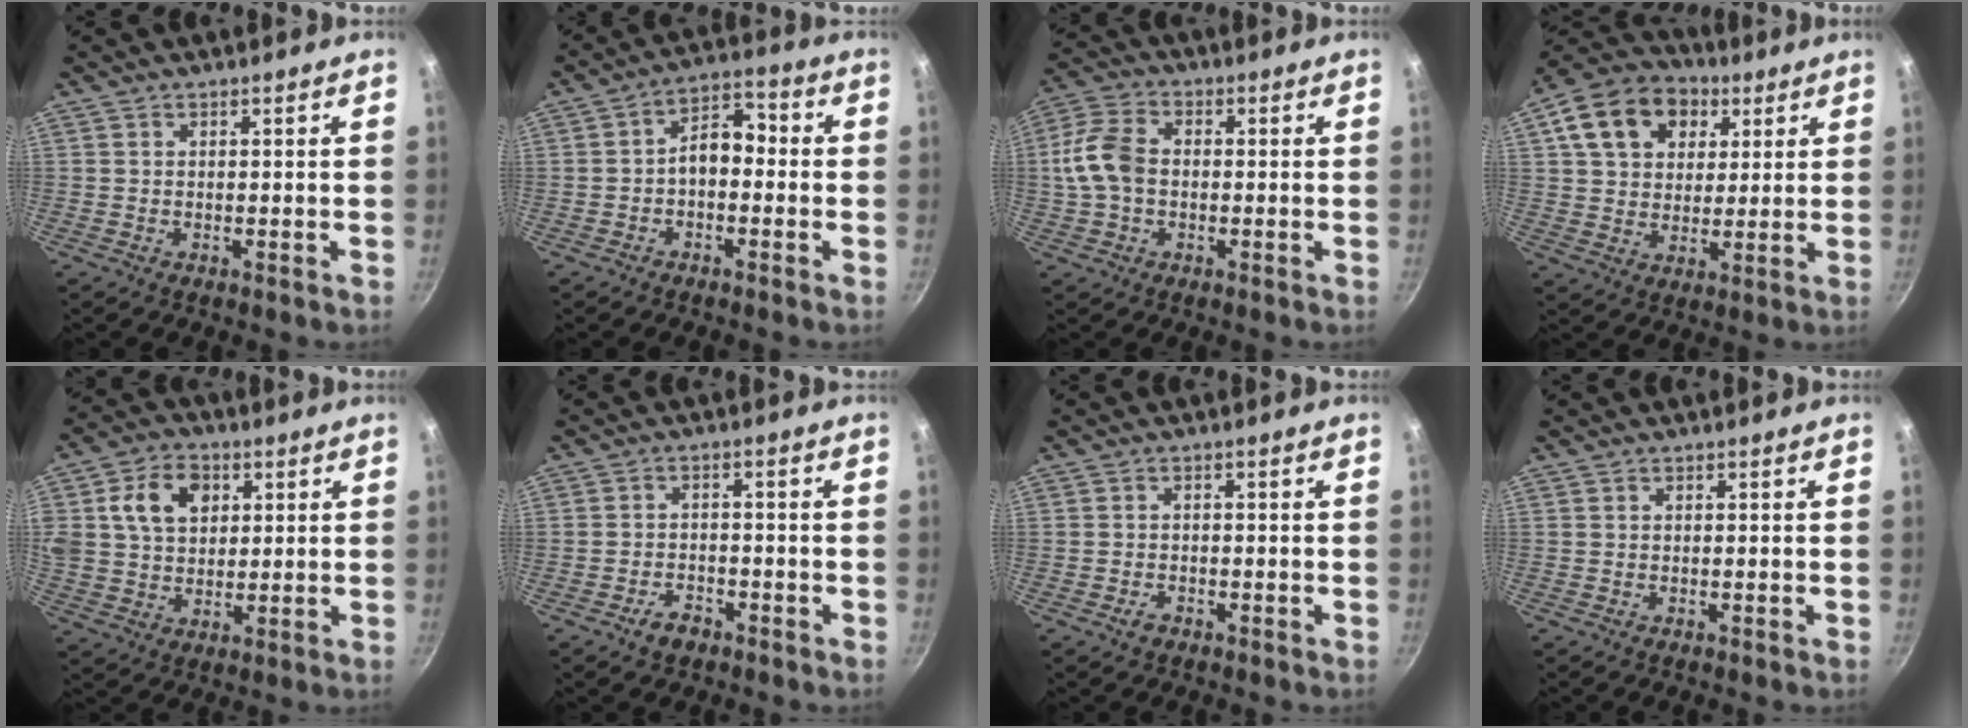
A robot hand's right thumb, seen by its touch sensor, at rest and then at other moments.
{"total": 6.9, "force": [-1.2, 4.4, 5.2], "torque": [-0.053, 0.034, -0.031]}
{"total": 9.5, "force": [-0.4, 6.6, 6.9], "torque": [-0.136, 0.024, -0.018]}
{"total": 16.0, "force": [6.0, 12.0, 8.7], "torque": [-0.131, 0.011, 0.091]}
{"total": 12.6, "force": [3.9, 9.6, 7.3], "torque": [-0.113, 0.007, 0.063]}
{"total": 3.6, "force": [-2.5, 2.1, 1.7], "torque": [-0.019, 0.024, -0.038]}
{"total": 1.7, "force": [-1.1, 1.1, 0.8], "torque": [-0.013, 0.010, -0.018]}
{"total": 0.0}